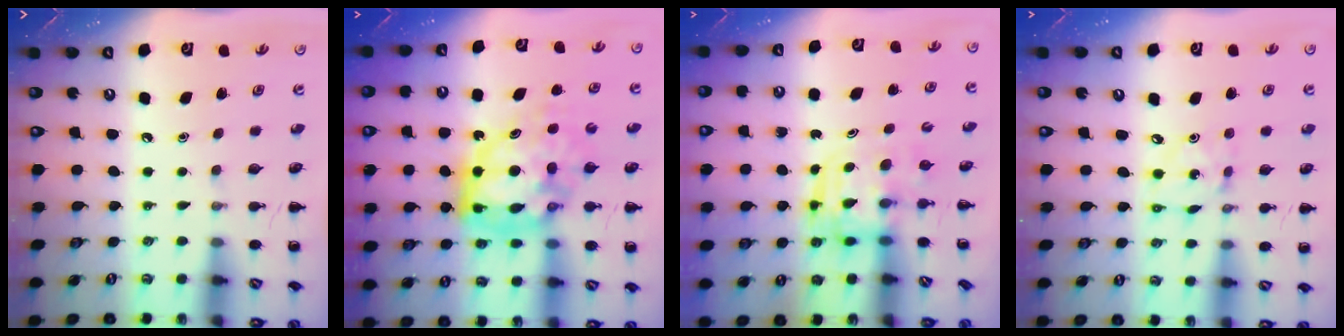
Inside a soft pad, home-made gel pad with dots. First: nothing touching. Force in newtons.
{"total": 14.9, "press": 14.4, "slide": 3.8}
{"total": 3.0, "press": 3.0, "slide": 0.3}
{"total": 3.2, "press": 3.1, "slide": 0.5}